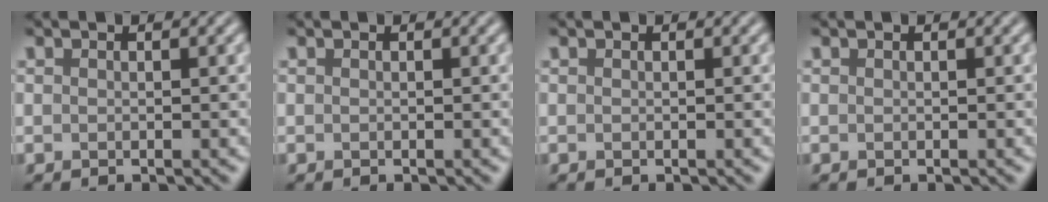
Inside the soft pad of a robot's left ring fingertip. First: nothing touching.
{"total": 0.0}
{"total": 0.0}
{"total": 0.0}